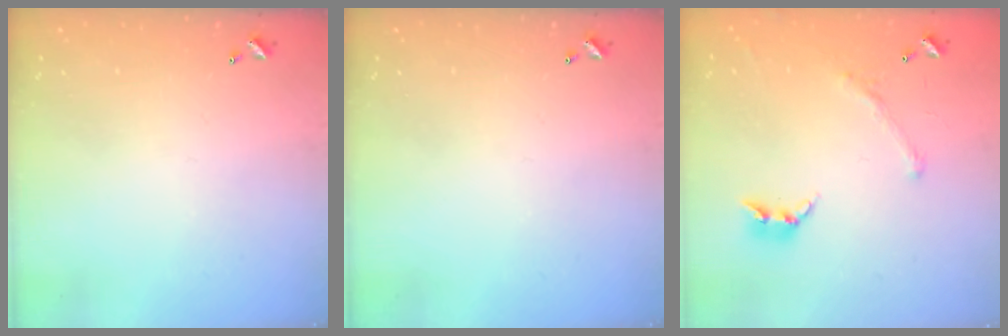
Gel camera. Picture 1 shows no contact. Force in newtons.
{"total": 0.0}
{"total": 1.5, "press": 1.0, "slide": 1.2}